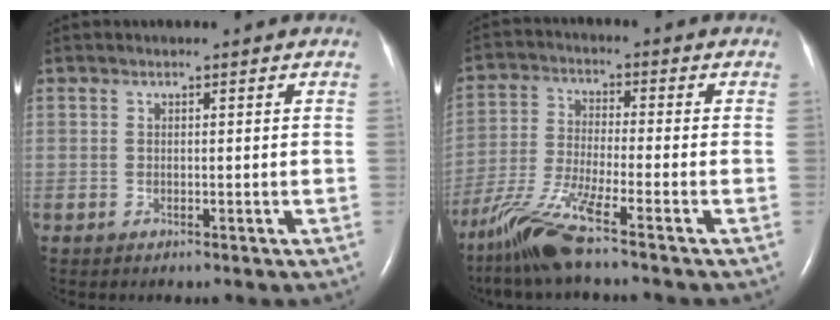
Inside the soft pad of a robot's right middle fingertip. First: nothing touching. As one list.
[{"total": 10.0, "force": [-7.2, -0.4, 6.9], "torque": [-0.150, -0.033, -0.139]}]